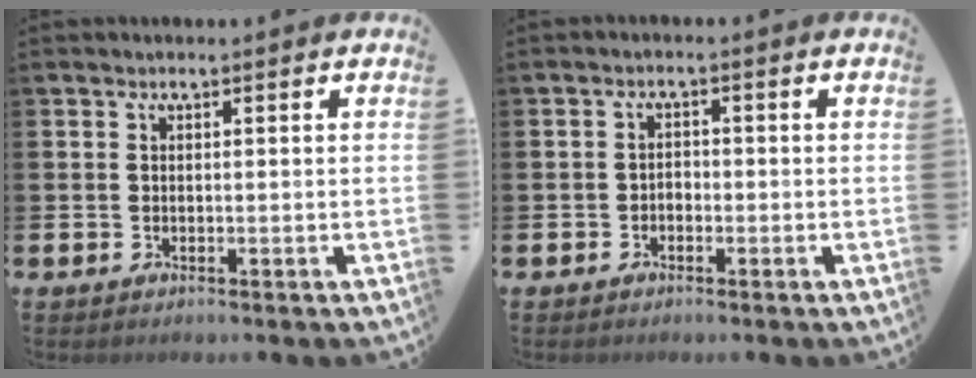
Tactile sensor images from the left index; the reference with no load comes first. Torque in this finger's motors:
{"motor_torque": [-0.06, 0.12, 0.00, 0.00]}